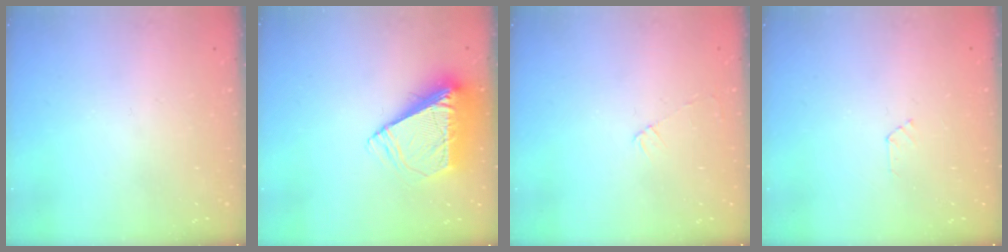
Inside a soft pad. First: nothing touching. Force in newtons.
{"total": 10.4, "press": 10.3, "slide": 1.5}
{"total": 3.1, "press": 3.0, "slide": 0.4}
{"total": 3.0, "press": 3.0, "slide": 0.4}